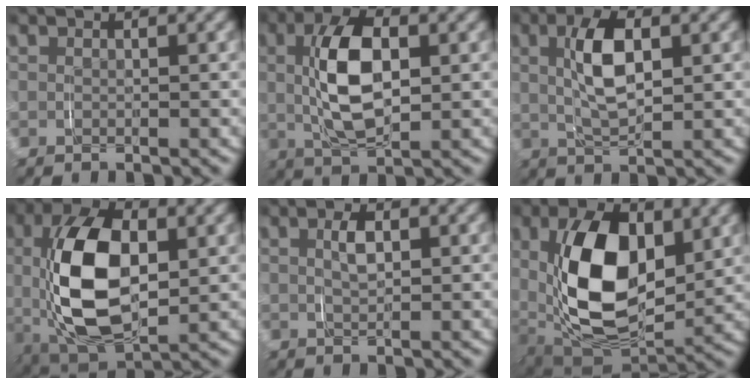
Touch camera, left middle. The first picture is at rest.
{"total": 7.5, "force": [0.9, 3.5, 6.5], "torque": [-0.139, -0.001, 0.019]}
{"total": 5.3, "force": [1.0, 2.1, 4.7], "torque": [-0.094, 0.002, 0.021]}
{"total": 11.3, "force": [0.2, 6.4, 9.4], "torque": [-0.210, -0.021, 0.014]}
{"total": 1.9, "force": [0.5, 0.7, 1.7], "torque": [-0.033, -0.001, 0.010]}
{"total": 11.6, "force": [0.6, 6.9, 9.3], "torque": [-0.203, -0.034, 0.023]}